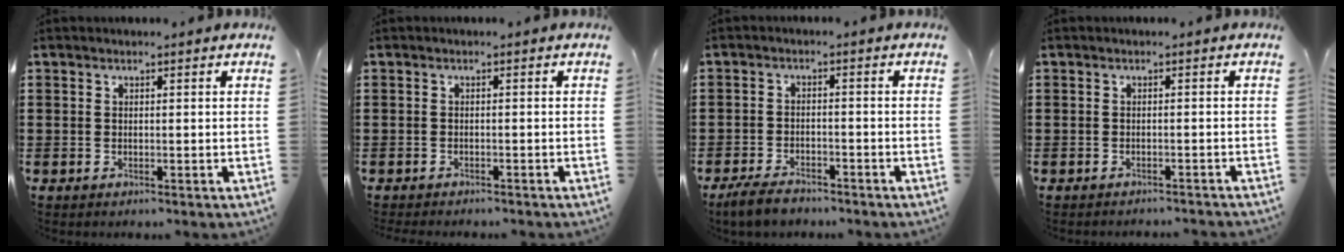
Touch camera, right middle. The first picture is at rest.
{"total": 0.8, "force": [-0.8, 0.0, 0.0], "torque": [-0.002, 0.000, -0.017]}
{"total": 3.4, "force": [-2.9, 1.0, 1.4], "torque": [-0.037, 0.002, -0.061]}
{"total": 1.0, "force": [-0.9, -0.1, 0.1], "torque": [-0.004, 0.000, -0.019]}